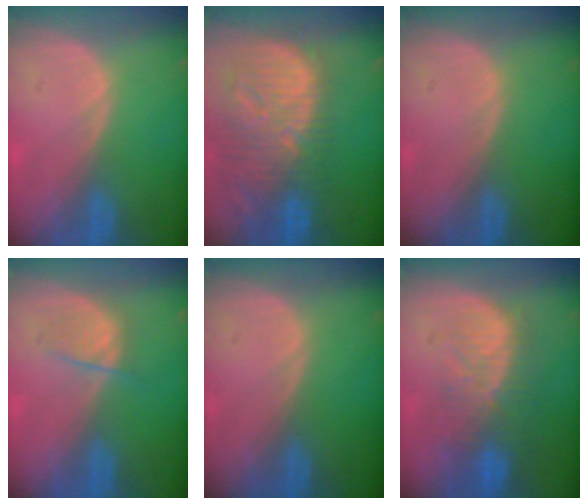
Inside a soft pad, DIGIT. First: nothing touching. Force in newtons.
{"total": 13.2, "press": 11.5, "slide": 6.5}
{"total": 0.0}
{"total": 2.6, "press": 2.5, "slide": 0.5}
{"total": 0.0}
{"total": 10.2, "press": 8.6, "slide": 5.4}